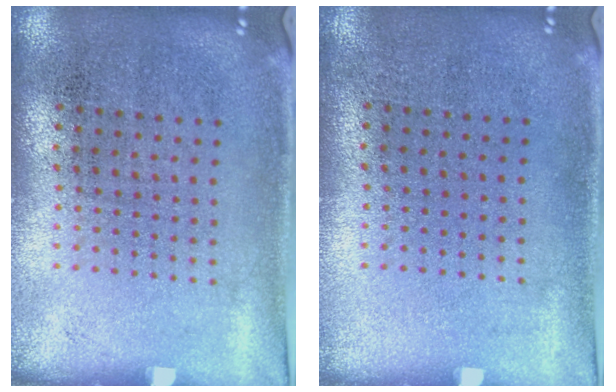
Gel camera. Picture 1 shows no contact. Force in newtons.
{"total": 0.0}